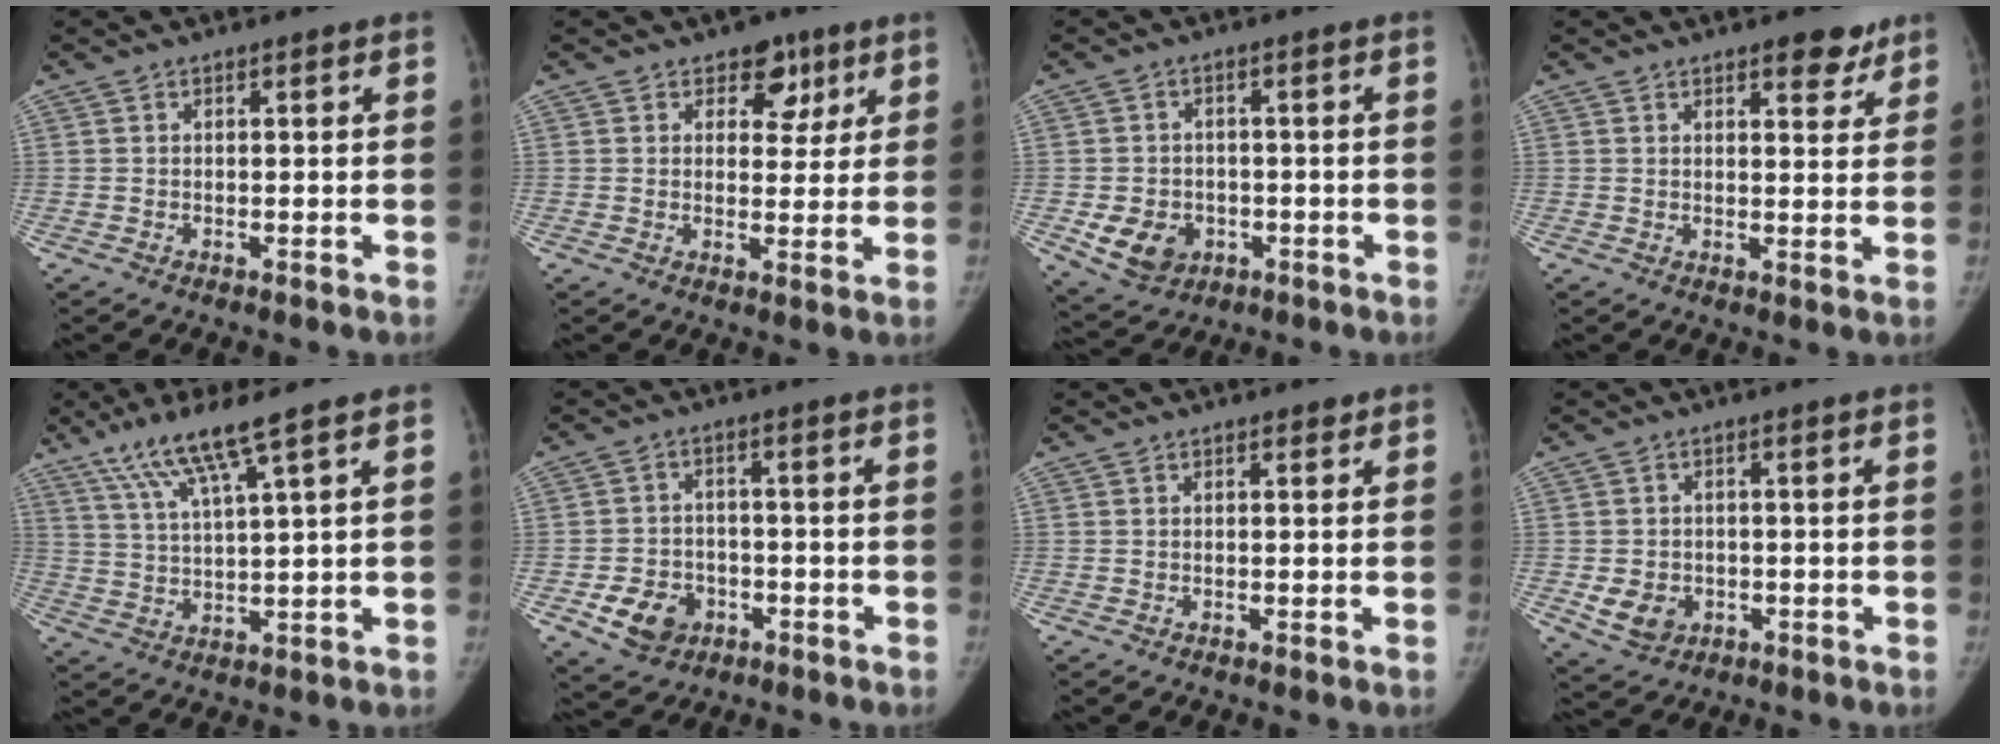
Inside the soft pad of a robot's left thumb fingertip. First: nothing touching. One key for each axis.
{"total": 6.3, "fx": 3.4, "fy": 4.4, "fz": 2.9, "tx": 0.001, "ty": -0.013, "tz": 0.044}
{"total": 7.7, "fx": -2.4, "fy": 6.3, "fz": 3.8, "tx": -0.048, "ty": 0.009, "tz": -0.026}
{"total": 5.2, "fx": 3.6, "fy": 2.3, "fz": 2.9, "tx": -0.012, "ty": -0.020, "tz": 0.046}
{"total": 9.2, "fx": 5.9, "fy": 0.2, "fz": 7.0, "tx": -0.143, "ty": -0.022, "tz": 0.123}
{"total": 7.7, "fx": -3.1, "fy": 6.2, "fz": 3.4, "tx": -0.039, "ty": 0.018, "tz": -0.045}
{"total": 0.9, "fx": 0.7, "fy": 0.4, "fz": 0.4, "tx": -0.002, "ty": -0.004, "tz": 0.008}
{"total": 5.7, "fx": -1.4, "fy": 4.7, "fz": 2.9, "tx": -0.038, "ty": 0.003, "tz": -0.011}